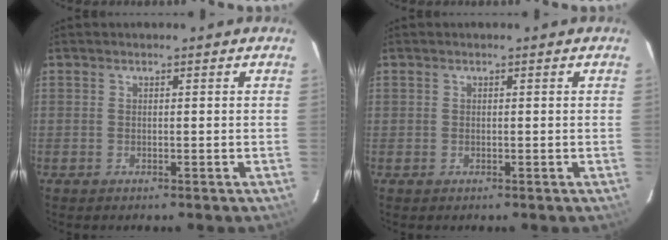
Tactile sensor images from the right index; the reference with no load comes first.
{"total": 0.0}